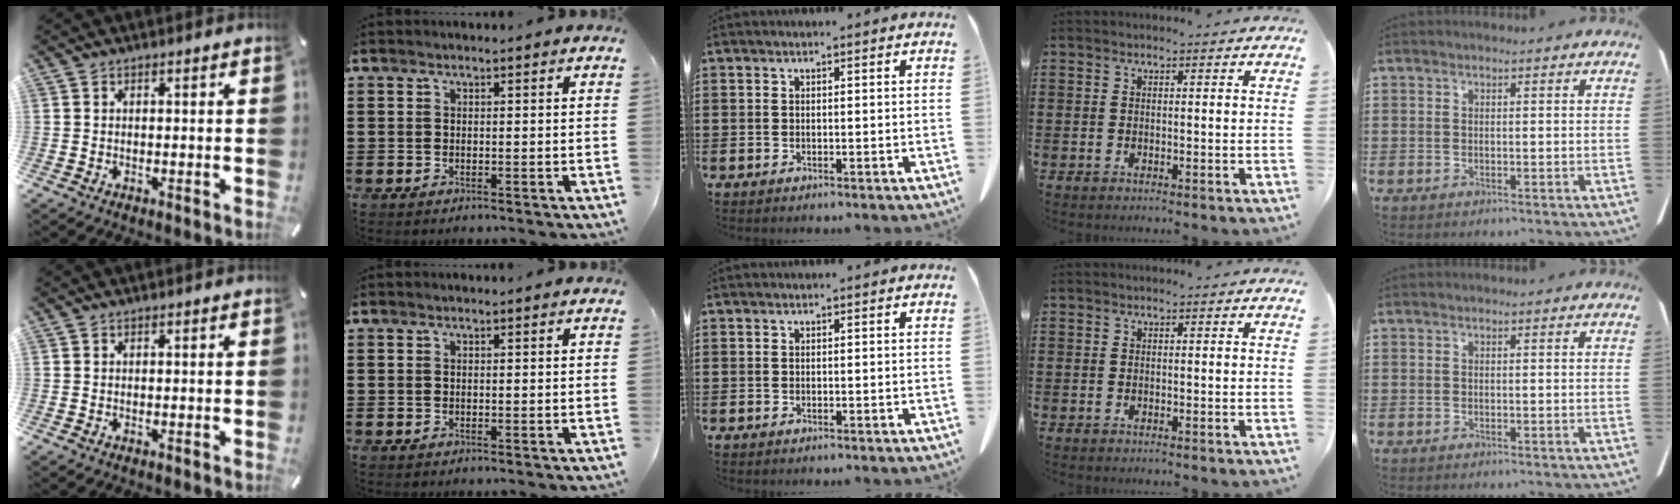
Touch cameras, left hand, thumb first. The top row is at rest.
{}